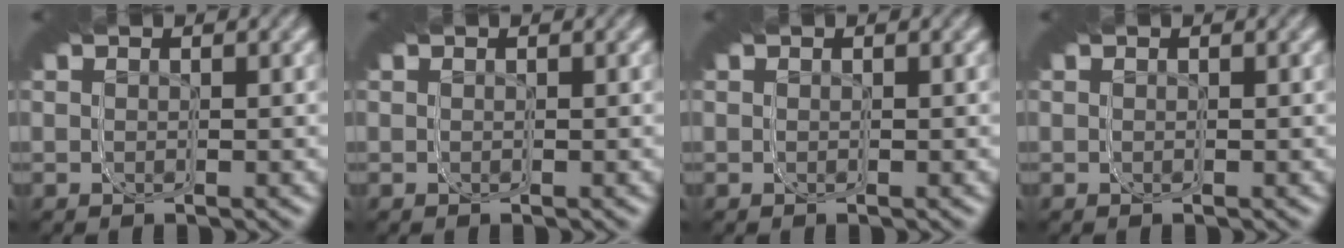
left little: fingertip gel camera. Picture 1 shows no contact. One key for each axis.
{"total": 0.0}
{"total": 0.0}
{"total": 0.0}